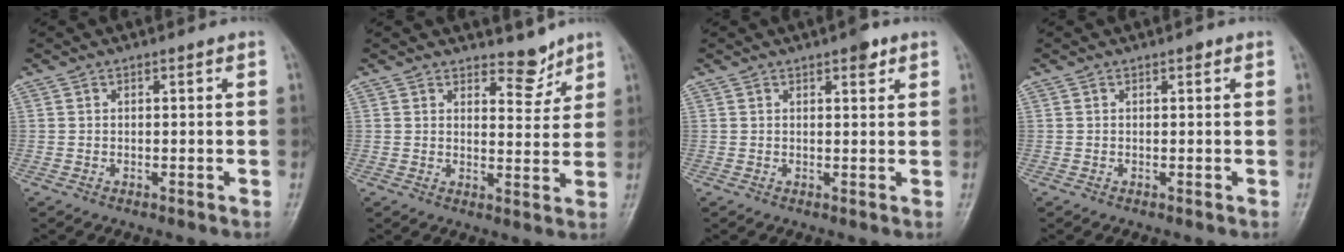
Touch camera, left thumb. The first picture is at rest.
{"total": 4.6, "force": [3.8, 2.1, 1.3], "torque": [0.007, -0.032, 0.058]}
{"total": 2.8, "force": [1.7, 1.1, 1.9], "torque": [-0.018, -0.005, 0.020]}
{"total": 0.7, "force": [0.4, 0.4, 0.5], "torque": [-0.003, 0.000, 0.002]}